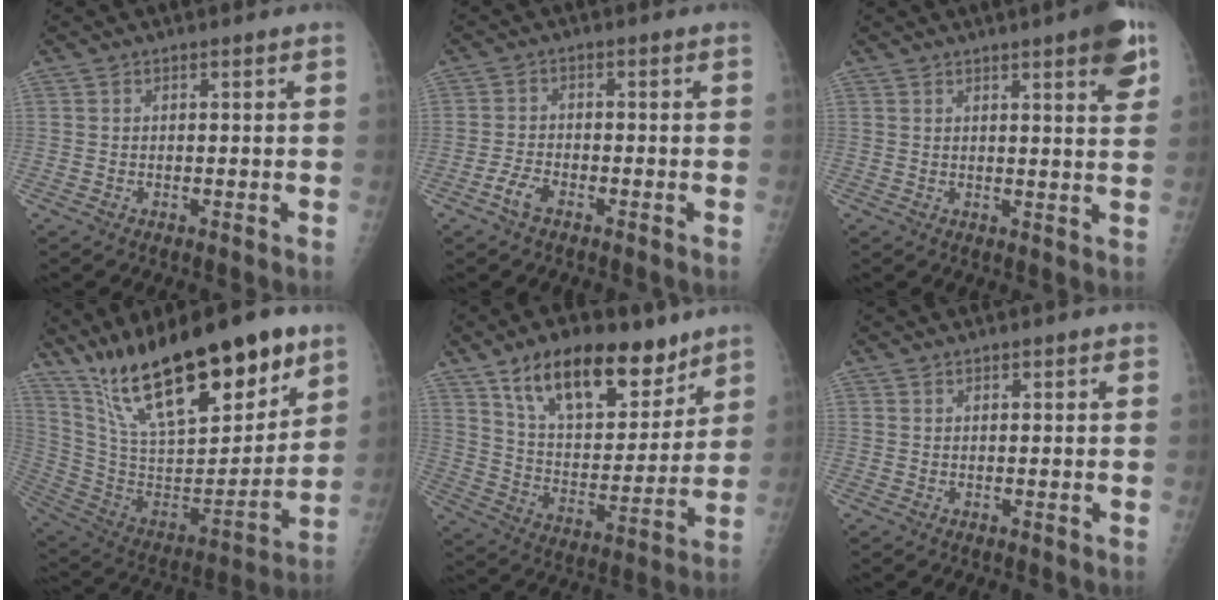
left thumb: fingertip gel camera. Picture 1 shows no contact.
{"total": 3.3, "force": [-2.1, 1.5, 2.0], "torque": [-0.043, 0.013, -0.042]}
{"total": 7.8, "force": [4.2, 1.4, 6.4], "torque": [-0.071, -0.014, 0.049]}
{"total": 30.4, "force": [19.8, 10.0, 20.8], "torque": [-0.321, -0.062, 0.346]}
{"total": 20.8, "force": [13.4, 10.0, 12.4], "torque": [-0.157, -0.059, 0.232]}
{"total": 0.9, "force": [0.7, 0.3, 0.5], "torque": [-0.006, -0.002, 0.008]}